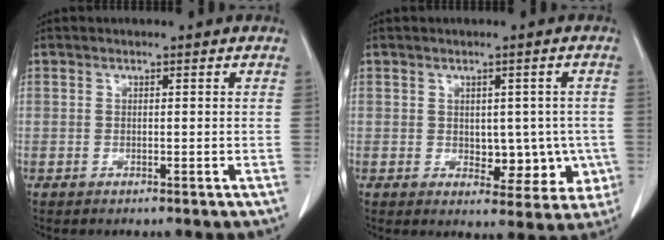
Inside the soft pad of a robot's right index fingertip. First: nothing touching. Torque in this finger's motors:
{"motor_torque": [0.03, 0.18, 0.03, 0.00]}